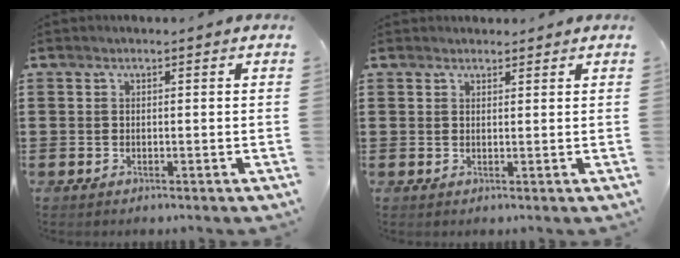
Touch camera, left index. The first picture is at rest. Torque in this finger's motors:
{"motor_torque": [0.19, 0.13, -0.49, -0.09]}